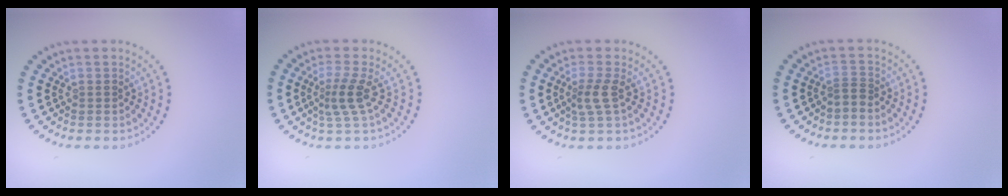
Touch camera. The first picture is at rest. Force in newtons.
{"total": 2.5, "press": 1.7, "slide": 1.9}
{"total": 2.0, "press": 1.6, "slide": 1.3}
{"total": 1.1, "press": 0.6, "slide": 0.9}